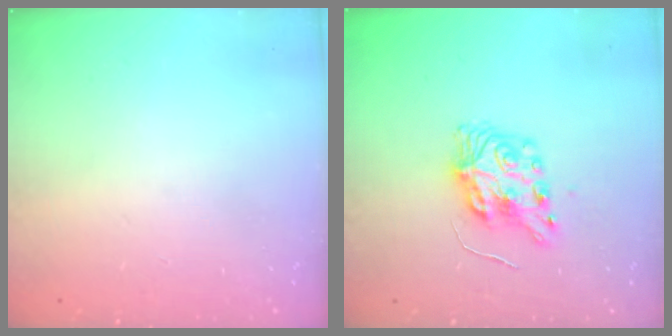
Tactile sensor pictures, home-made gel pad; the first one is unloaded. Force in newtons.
{"total": 8.1, "press": 8.1, "slide": 0.2}